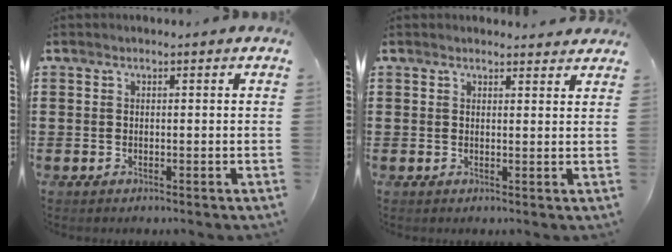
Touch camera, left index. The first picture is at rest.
{"total": 1.6, "force": [1.6, 0.3, 0.2], "torque": [0.000, -0.001, 0.029]}